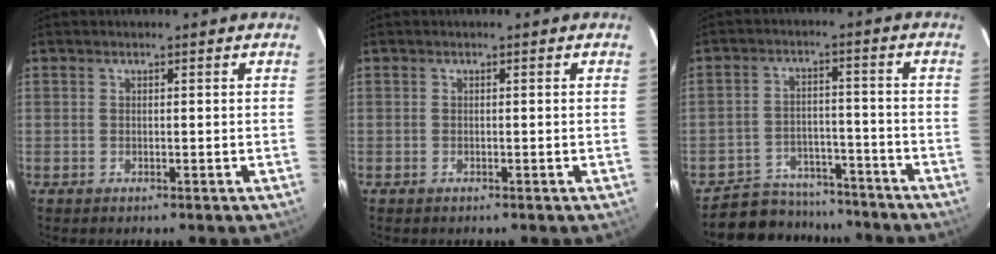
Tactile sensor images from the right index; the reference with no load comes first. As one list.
[{"total": 0.0}, {"total": 11.9, "force": [-10.5, 5.4, 1.8], "torque": [-0.055, 0.029, -0.146]}]